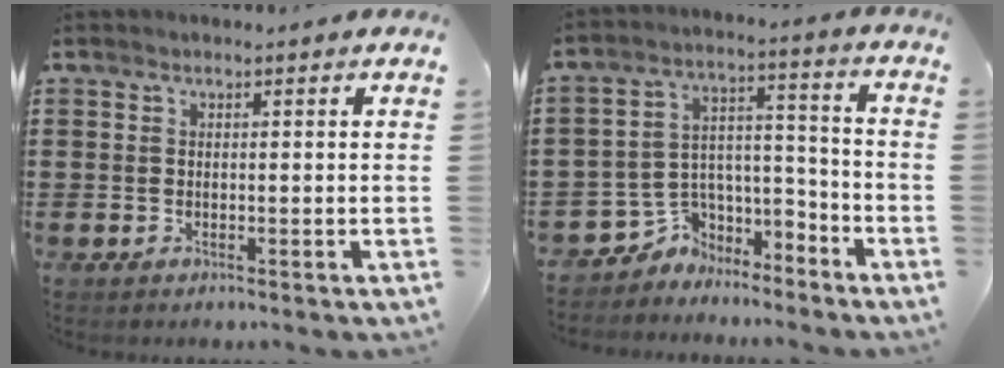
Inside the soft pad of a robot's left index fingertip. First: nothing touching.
{"total": 5.9, "force": [-4.6, 3.6, 0.7], "torque": [-0.030, 0.011, -0.092]}